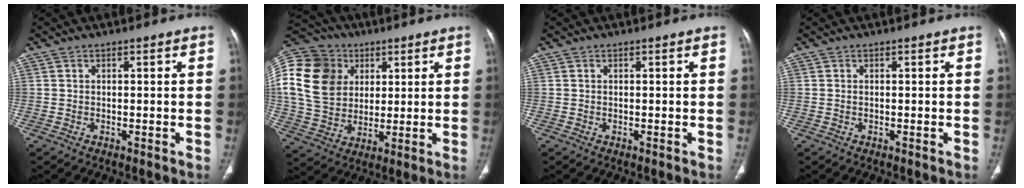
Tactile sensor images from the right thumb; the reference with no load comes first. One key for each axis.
{"total": 23.2, "fx": 6.2, "fy": 18.3, "fz": 12.7, "tx": -0.272, "ty": 0.029, "tz": 0.123}
{"total": 0.0}
{"total": 0.0}